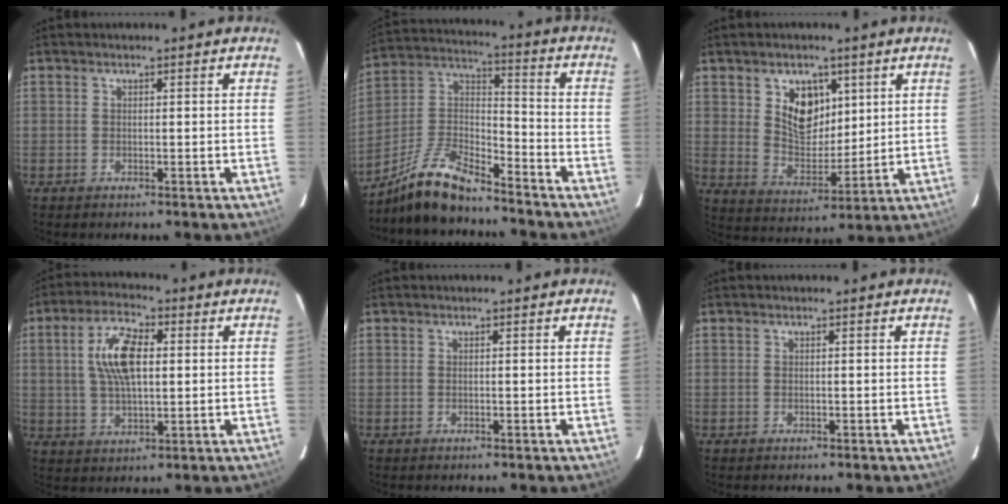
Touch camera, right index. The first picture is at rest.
{"total": 12.9, "force": [-10.3, 3.3, 7.1], "torque": [-0.165, 0.015, -0.201]}
{"total": 9.3, "force": [3.9, 6.4, 5.5], "torque": [-0.092, -0.001, 0.080]}
{"total": 10.2, "force": [1.9, 4.5, 9.0], "torque": [-0.171, 0.014, 0.038]}
{"total": 0.0}
{"total": 0.0}